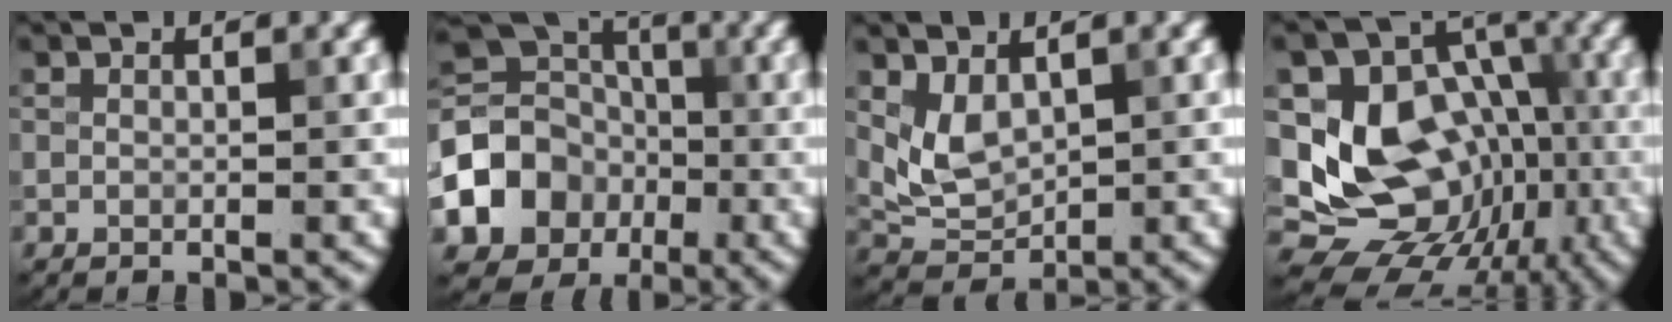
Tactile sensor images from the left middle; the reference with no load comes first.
{"total": 7.9, "force": [-2.3, 6.6, 3.6], "torque": [-0.061, 0.002, -0.058]}
{"total": 3.0, "force": [1.1, 1.9, 2.1], "torque": [-0.043, -0.007, 0.030]}
{"total": 14.0, "force": [-1.4, 11.0, 8.5], "torque": [-0.128, -0.004, -0.018]}